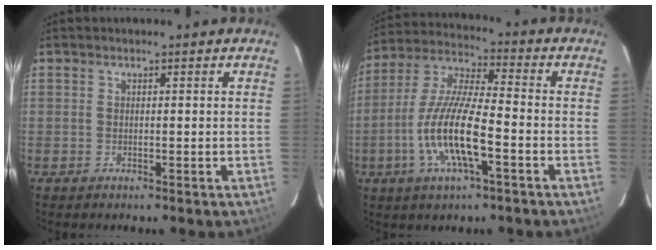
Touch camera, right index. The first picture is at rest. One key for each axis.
{"total": 14.1, "fx": -4.9, "fy": 3.1, "fz": 12.9, "tx": -0.266, "ty": -0.006, "tz": -0.096}